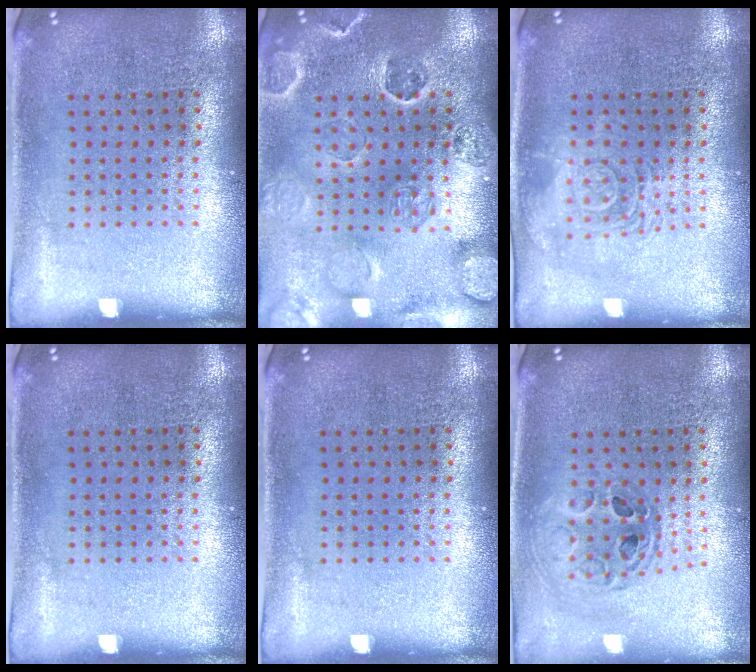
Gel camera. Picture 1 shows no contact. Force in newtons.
{"total": 2.6, "press": 2.5, "slide": 0.8}
{"total": 2.8, "press": 2.8, "slide": 0.5}
{"total": 0.0}
{"total": 0.0}
{"total": 0.7, "press": 0.7, "slide": 0.1}